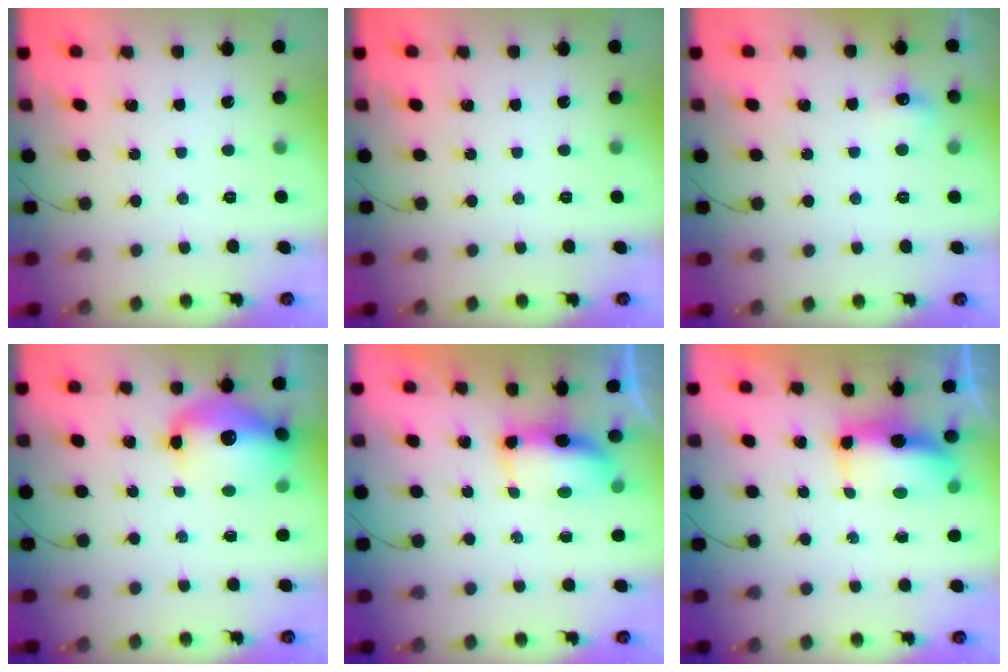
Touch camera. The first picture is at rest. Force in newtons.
{"total": 0.0}
{"total": 6.3, "press": 6.0, "slide": 1.9}
{"total": 13.8, "press": 13.4, "slide": 3.1}
{"total": 6.7, "press": 6.7, "slide": 0.5}
{"total": 7.4, "press": 7.3, "slide": 1.4}